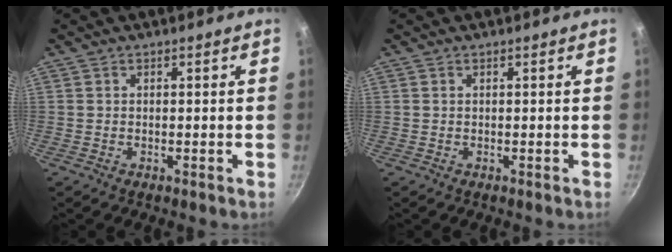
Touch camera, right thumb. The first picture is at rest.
{"total": 0.0}